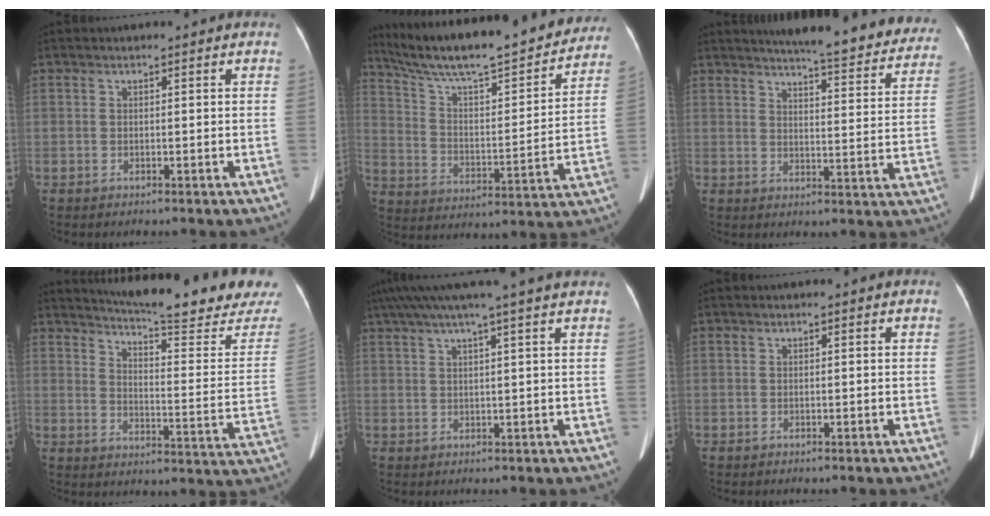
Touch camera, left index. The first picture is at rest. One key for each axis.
{"total": 27.0, "fx": 23.4, "fy": 4.2, "fz": 12.7, "tx": -0.208, "ty": -0.011, "tz": 0.334}
{"total": 21.8, "fx": 19.9, "fy": 3.0, "fz": 8.5, "tx": -0.100, "ty": -0.055, "tz": 0.226}
{"total": 22.8, "fx": 21.2, "fy": 1.1, "fz": 8.3, "tx": -0.120, "ty": -0.098, "tz": 0.254}
{"total": 10.7, "fx": 8.4, "fy": -1.6, "fz": 6.4, "tx": -0.109, "ty": 0.035, "tz": 0.112}
{"total": 0.0}